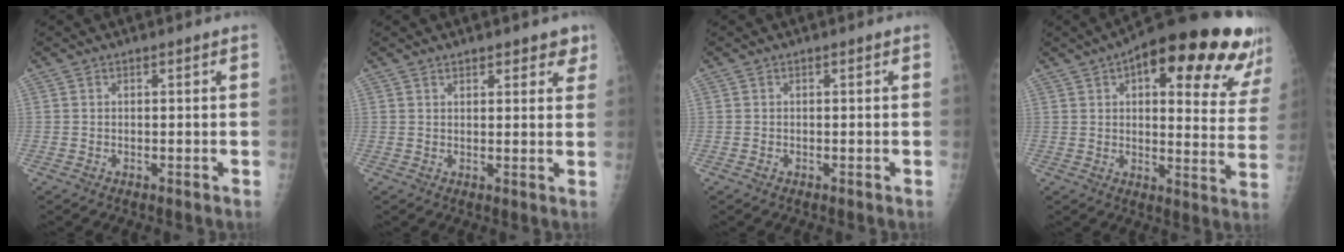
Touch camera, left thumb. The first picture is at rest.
{"total": 4.3, "force": [3.1, 2.0, 2.2], "torque": [0.003, -0.014, 0.038]}
{"total": 0.0}
{"total": 25.7, "force": [15.0, 8.8, 18.9], "torque": [-0.221, -0.029, 0.187]}